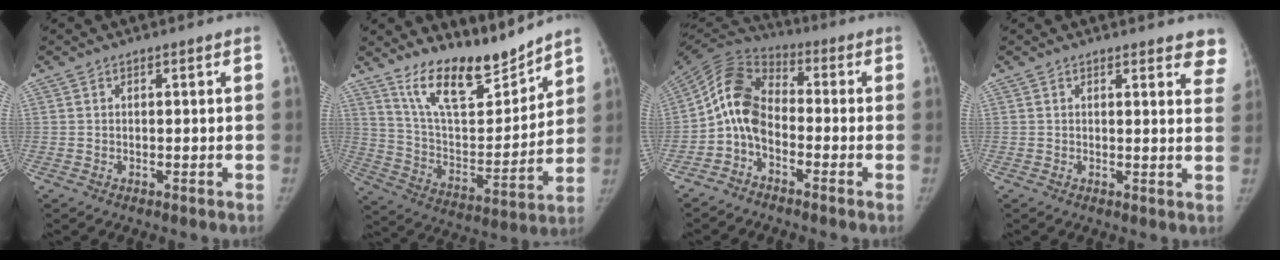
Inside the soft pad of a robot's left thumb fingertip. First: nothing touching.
{"total": 16.3, "force": [13.9, 4.5, 7.2], "torque": [-0.085, -0.096, 0.252]}
{"total": 10.3, "force": [-2.6, 6.8, 7.3], "torque": [-0.136, 0.051, -0.068]}
{"total": 6.9, "force": [6.1, 2.0, 2.6], "torque": [0.009, -0.029, 0.043]}